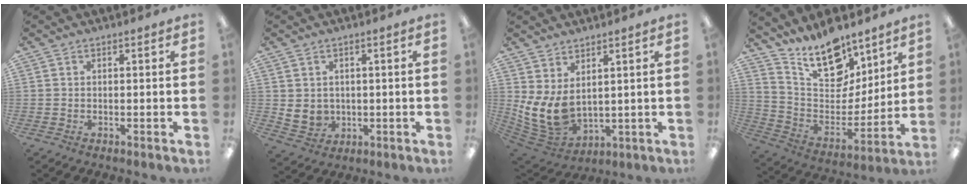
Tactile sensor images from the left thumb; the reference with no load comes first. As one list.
[{"total": 4.3, "force": [1.4, 3.9, 1.4], "torque": [-0.033, -0.008, 0.029]}, {"total": 9.5, "force": [2.1, 6.2, 7.0], "torque": [-0.173, -0.021, 0.045]}, {"total": 17.1, "force": [13.1, 8.6, 6.9], "torque": [-0.129, -0.088, 0.240]}]